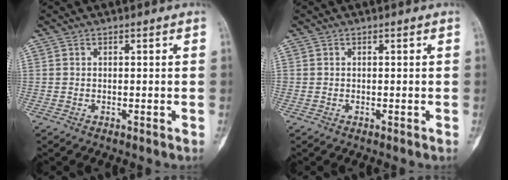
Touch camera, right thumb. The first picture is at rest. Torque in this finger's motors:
{"motor_torque": [-0.06, -0.09, 0.14, -0.01, 0.01]}